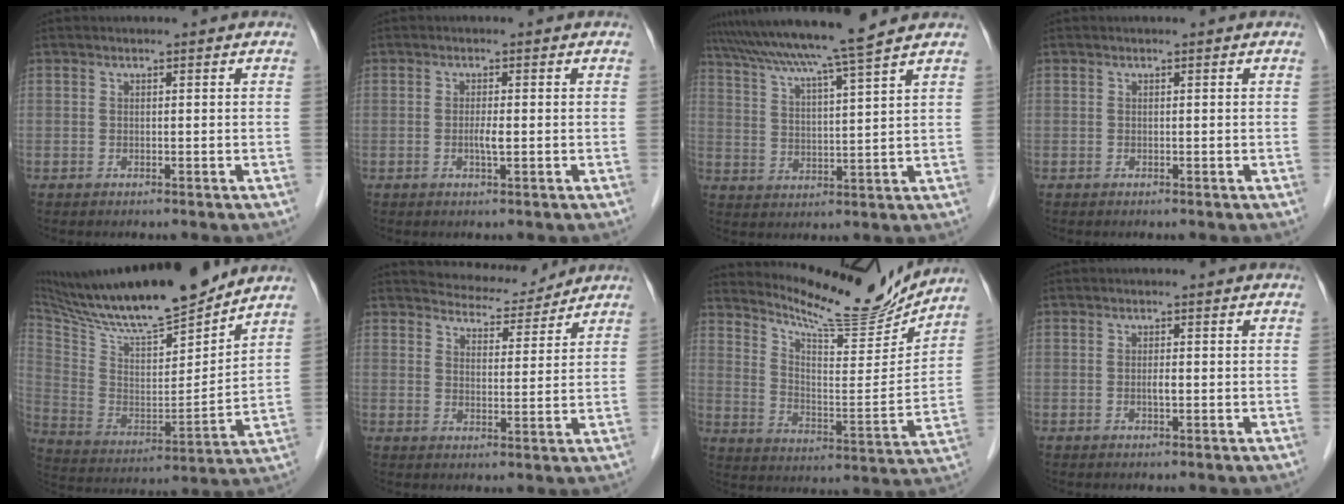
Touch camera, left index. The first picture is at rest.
{"total": 1.6, "force": [-0.3, 0.1, 1.6], "torque": [-0.033, -0.003, -0.005]}
{"total": 12.8, "force": [11.0, -2.2, 6.2], "torque": [-0.111, 0.000, 0.174]}
{"total": 0.0}
{"total": 21.3, "force": [18.8, 2.3, 9.7], "torque": [-0.181, -0.016, 0.321]}
{"total": 7.4, "force": [7.2, 1.5, 0.9], "torque": [-0.019, 0.004, 0.105]}
{"total": 15.4, "force": [14.9, 1.0, 3.9], "torque": [-0.077, -0.045, 0.225]}
{"total": 1.0, "force": [-0.2, 0.1, 1.0], "torque": [-0.020, -0.002, -0.003]}